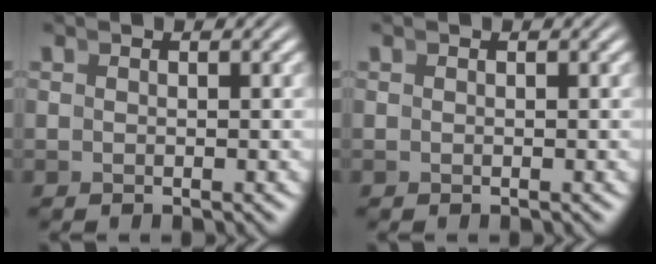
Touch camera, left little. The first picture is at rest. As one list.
[{"total": 0.0}]